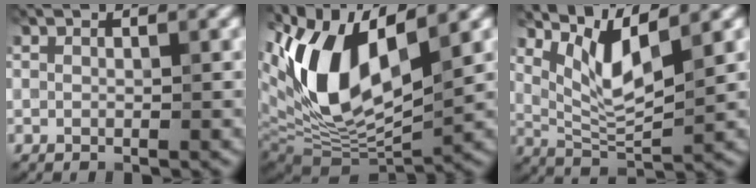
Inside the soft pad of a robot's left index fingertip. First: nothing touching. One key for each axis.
{"total": 12.4, "fx": 3.3, "fy": 5.7, "fz": 10.5, "tx": -0.216, "ty": -0.001, "tz": 0.058}
{"total": 5.1, "fx": 2.8, "fy": 1.2, "fz": 4.2, "tx": -0.088, "ty": -0.013, "tz": 0.058}